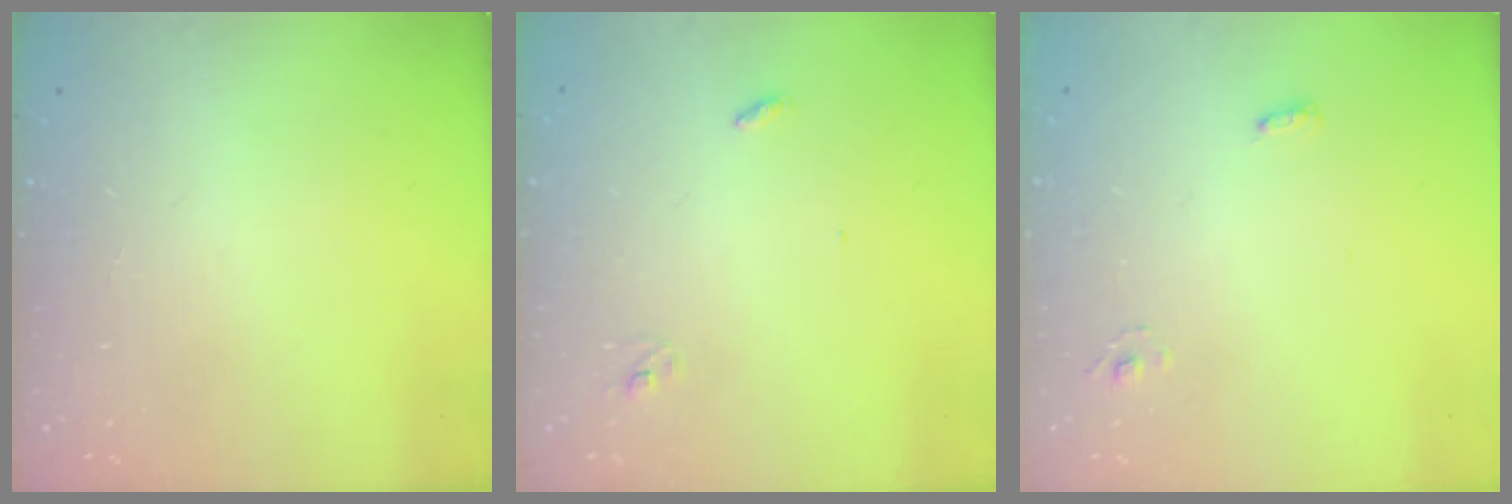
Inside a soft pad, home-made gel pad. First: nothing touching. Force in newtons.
{"total": 2.8, "press": 2.8, "slide": 0.2}
{"total": 4.1, "press": 3.5, "slide": 2.2}